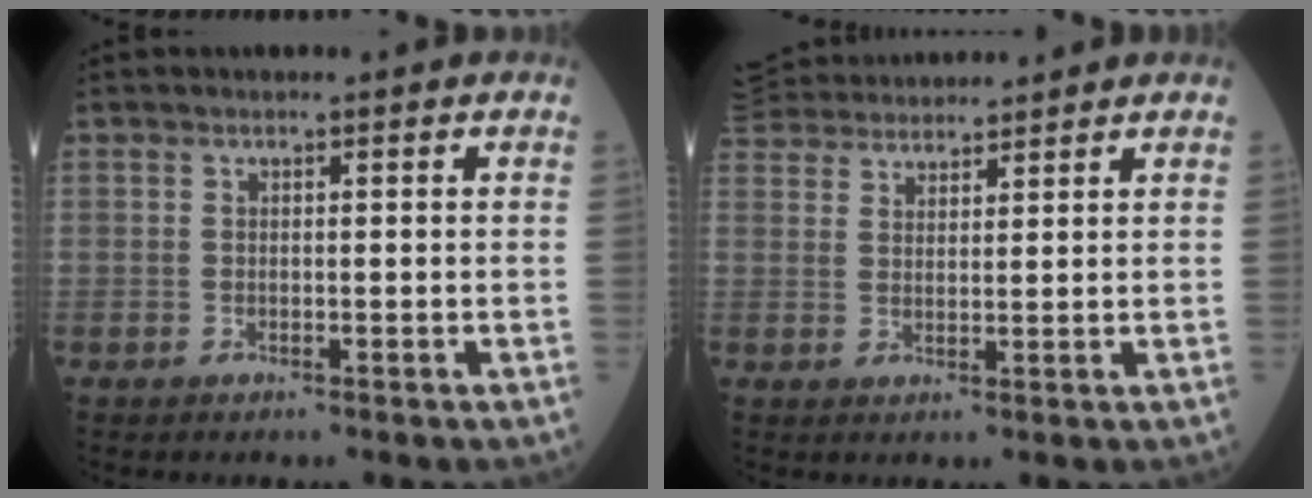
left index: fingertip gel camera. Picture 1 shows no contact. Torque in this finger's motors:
{"motor_torque": [-0.77, -1.37, -0.01, 0.02]}